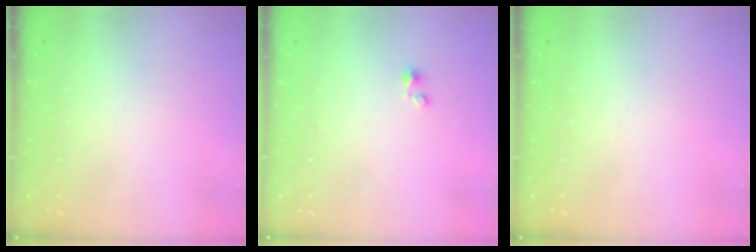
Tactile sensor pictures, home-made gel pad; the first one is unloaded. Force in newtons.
{"total": 0.0}
{"total": 0.0}